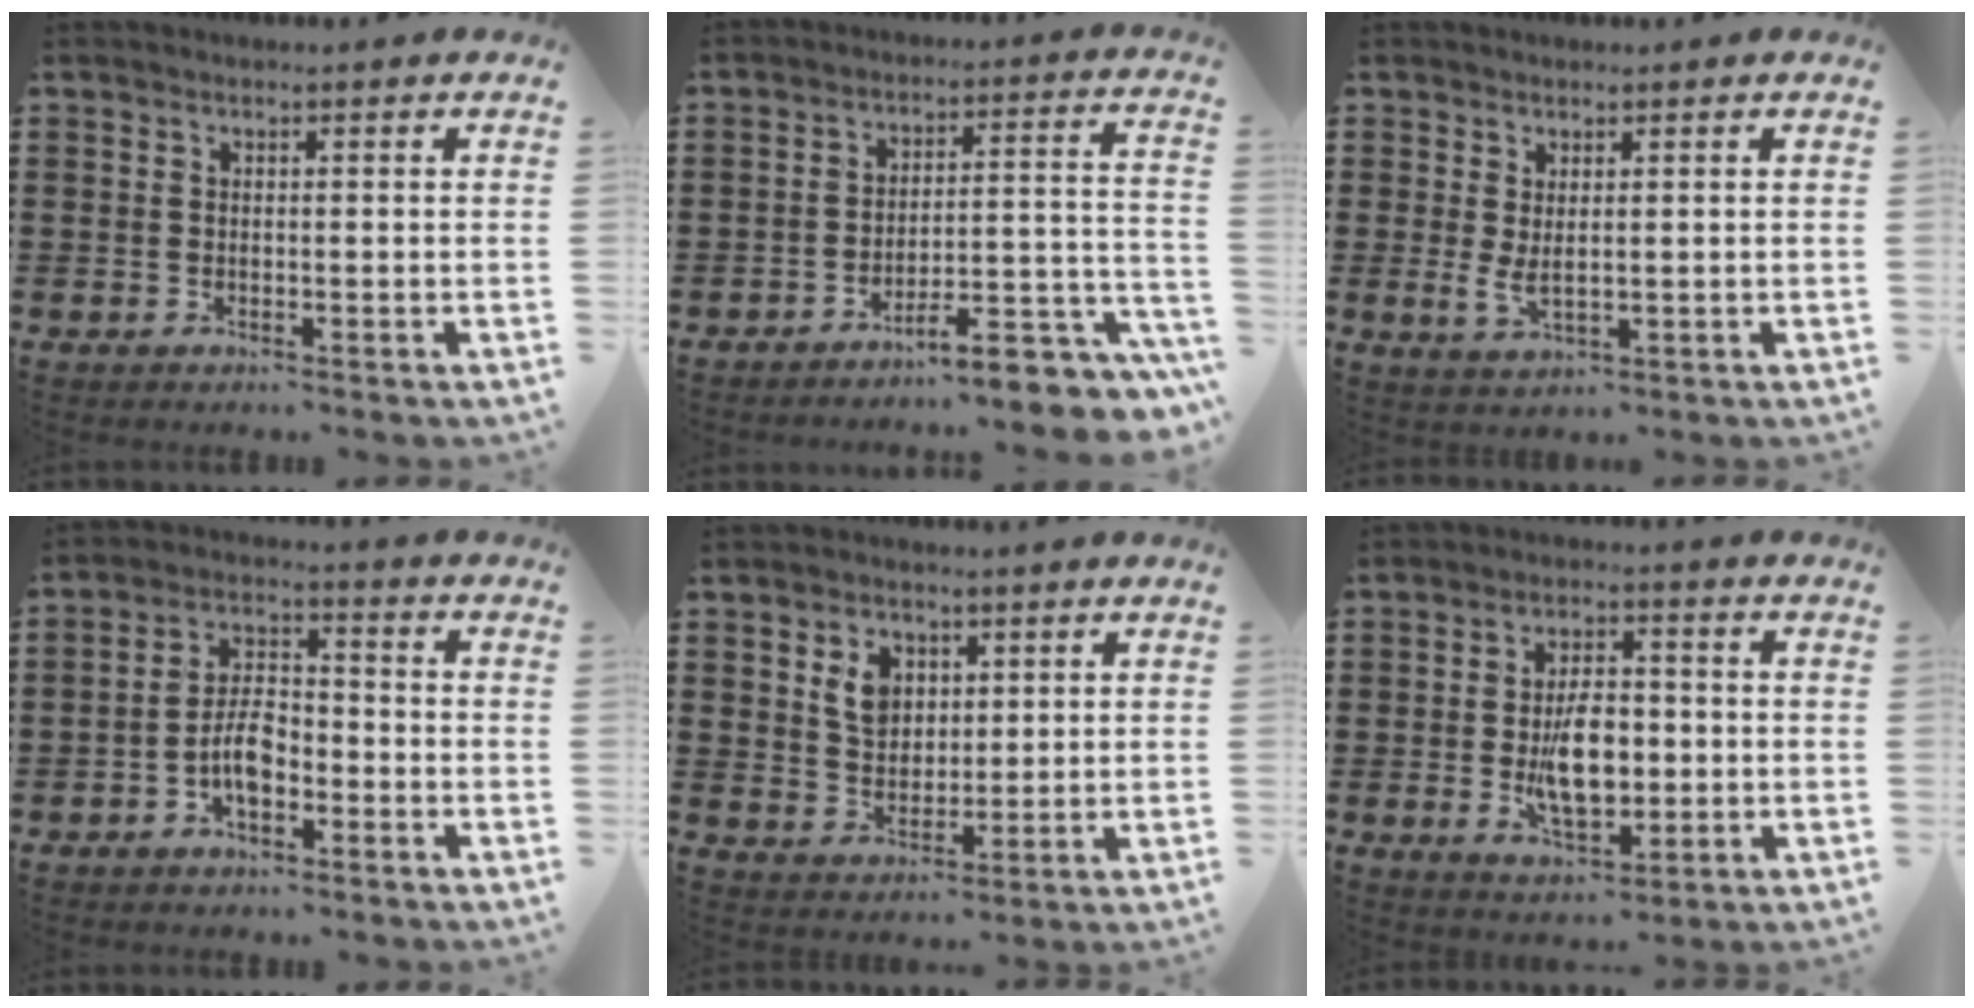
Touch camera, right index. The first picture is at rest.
{"total": 7.9, "force": [-6.5, 1.4, 4.3], "torque": [-0.058, 0.002, -0.121]}
{"total": 2.7, "force": [0.9, 1.0, 2.4], "torque": [-0.056, -0.003, 0.014]}
{"total": 5.7, "force": [-2.4, 2.7, 4.4], "torque": [-0.102, 0.004, -0.053]}
{"total": 5.0, "force": [1.8, 3.9, 2.7], "torque": [-0.058, 0.011, 0.030]}
{"total": 8.3, "force": [-1.0, 4.4, 7.0], "torque": [-0.120, -0.001, -0.021]}